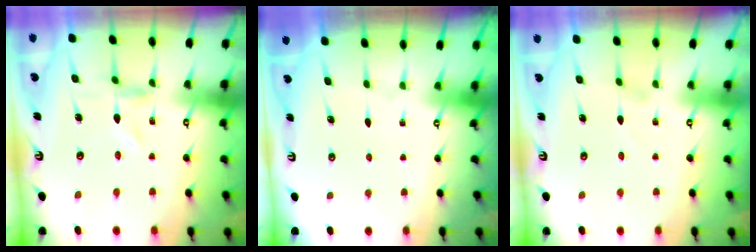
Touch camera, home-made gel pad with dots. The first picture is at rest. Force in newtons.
{"total": 0.0}
{"total": 1.5, "press": 1.5, "slide": 0.1}